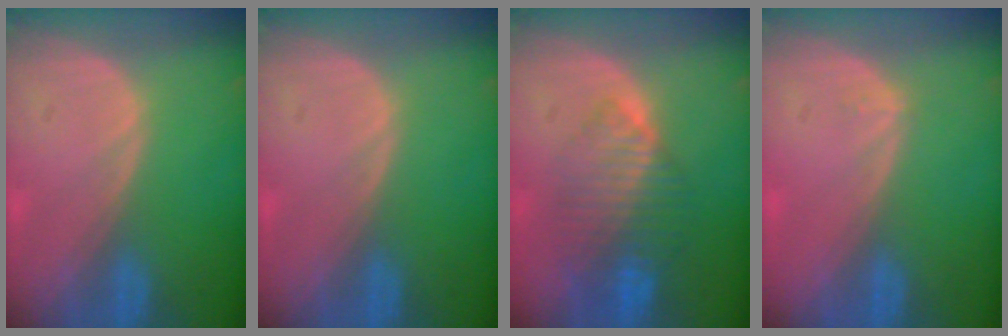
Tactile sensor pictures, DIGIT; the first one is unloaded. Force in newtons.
{"total": 0.0}
{"total": 8.4, "press": 7.3, "slide": 4.1}
{"total": 0.6, "press": 0.4, "slide": 0.5}